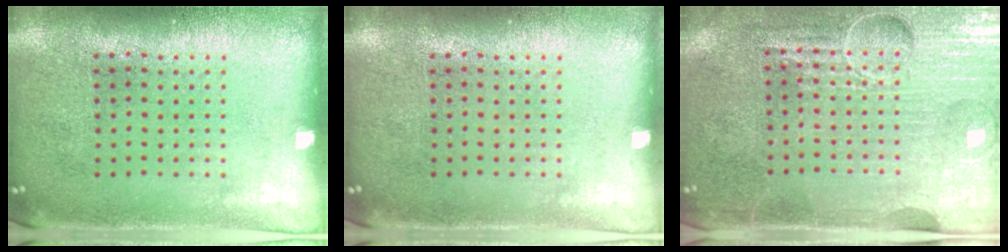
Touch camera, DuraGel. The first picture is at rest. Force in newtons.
{"total": 0.0}
{"total": 4.3, "press": 4.1, "slide": 1.4}